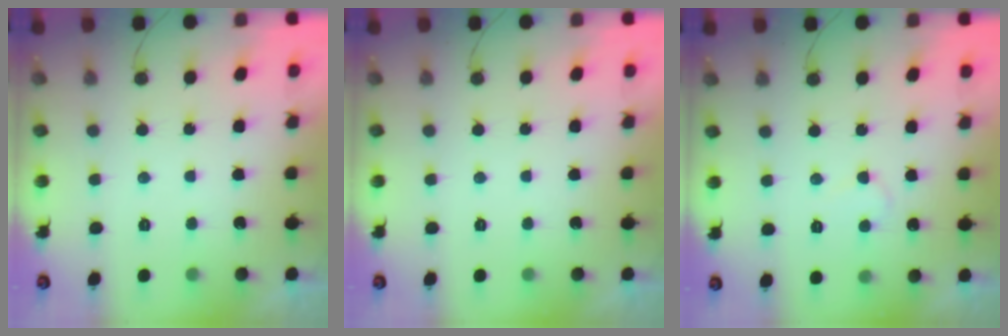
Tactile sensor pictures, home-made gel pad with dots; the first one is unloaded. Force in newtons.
{"total": 0.0}
{"total": 4.9, "press": 4.9, "slide": 0.5}